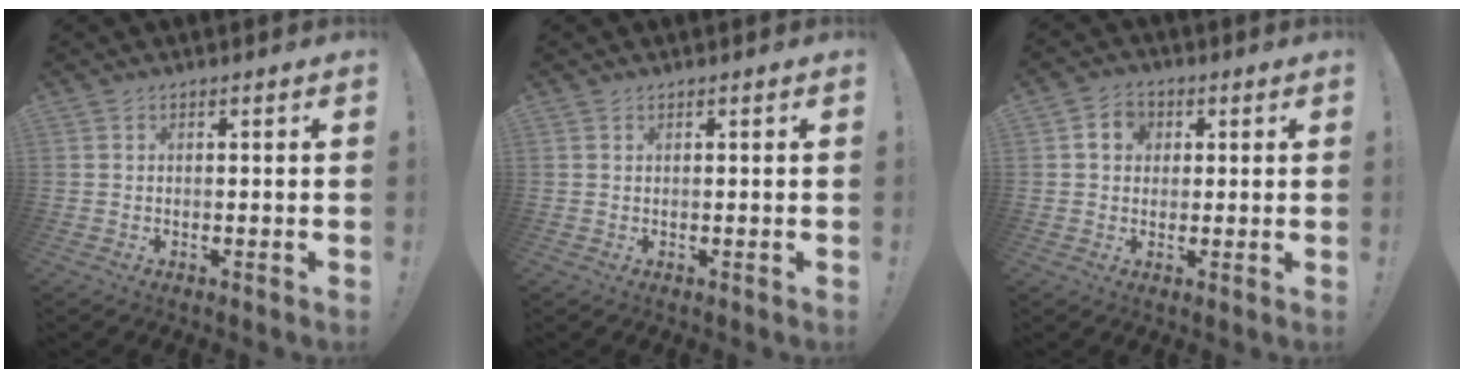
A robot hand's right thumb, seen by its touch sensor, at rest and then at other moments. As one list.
[{"total": 0.5, "force": [0.5, 0.1, 0.1], "torque": [-0.001, 0.000, 0.010]}, {"total": 5.8, "force": [1.6, 4.9, 2.8], "torque": [-0.040, 0.009, 0.029]}]